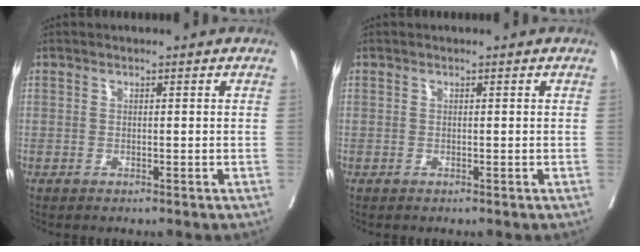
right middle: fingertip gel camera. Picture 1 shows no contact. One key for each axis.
{"total": 0.0}